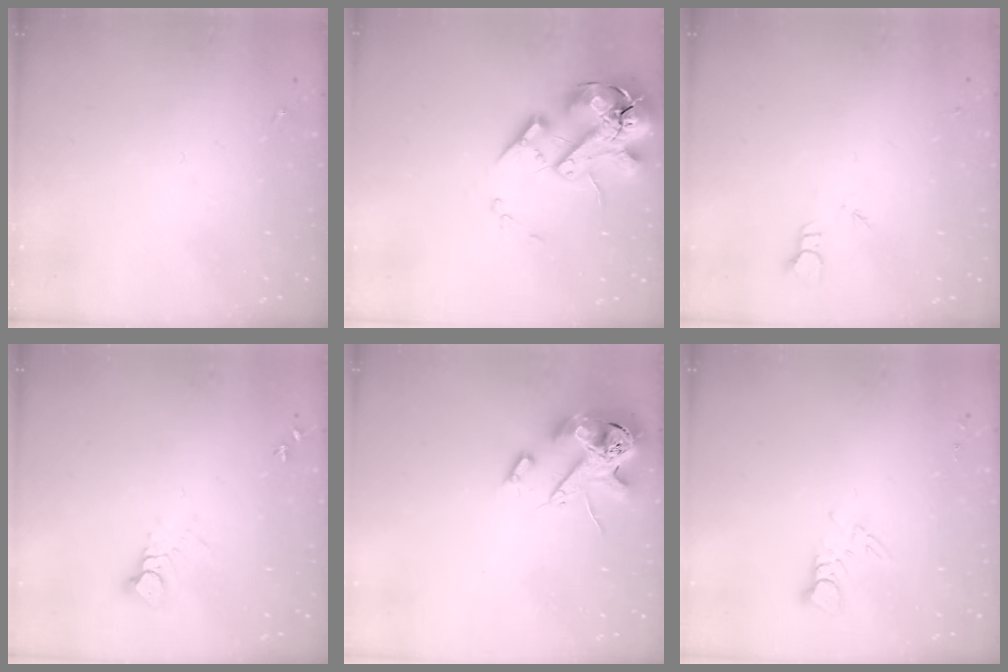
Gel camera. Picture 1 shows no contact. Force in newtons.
{"total": 20.7, "press": 20.4, "slide": 3.5}
{"total": 1.8, "press": 1.8, "slide": 0.0}
{"total": 4.0, "press": 3.9, "slide": 0.4}
{"total": 15.3, "press": 15.1, "slide": 2.6}
{"total": 3.8, "press": 3.8, "slide": 0.3}